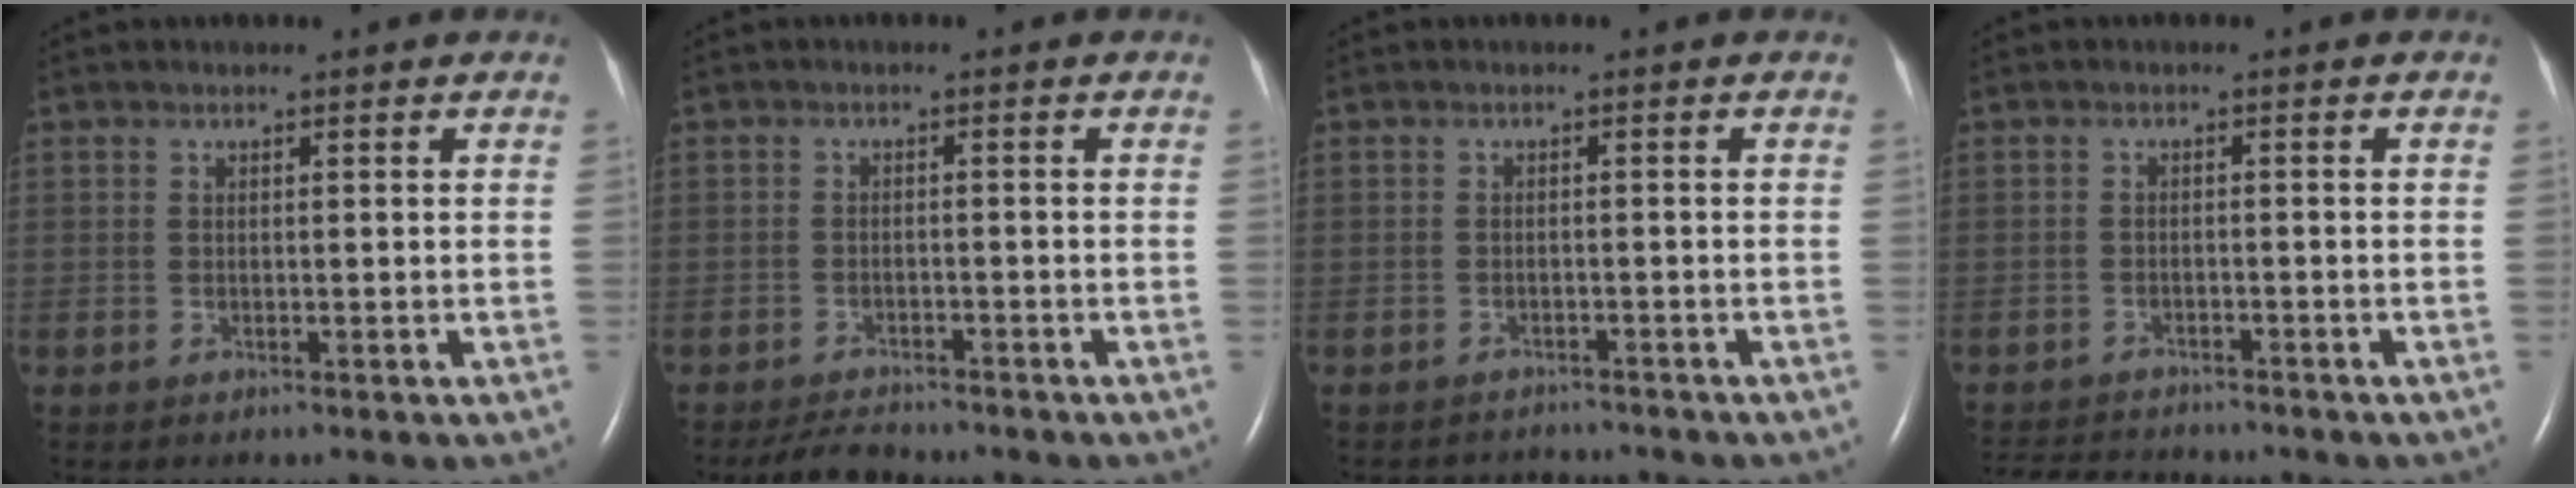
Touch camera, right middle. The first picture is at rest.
{"total": 3.9, "force": [-3.7, 1.0, 1.0], "torque": [-0.021, -0.012, -0.061]}
{"total": 4.2, "force": [-4.1, 0.7, -0.4], "torque": [0.003, -0.002, -0.057]}
{"total": 7.7, "force": [-7.3, 1.5, 1.9], "torque": [-0.035, -0.005, -0.110]}